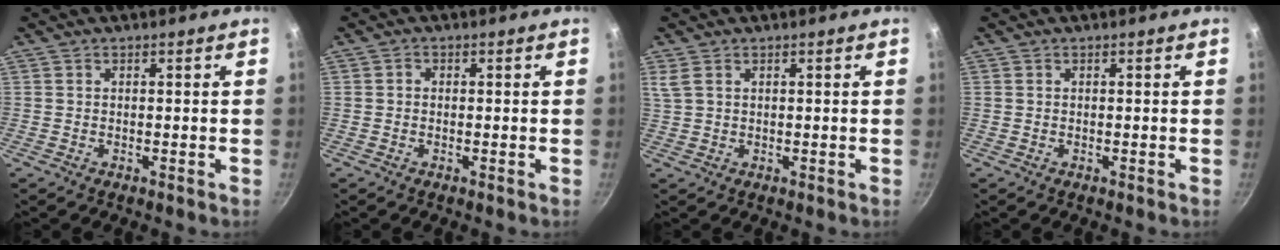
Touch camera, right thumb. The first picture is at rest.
{"total": 0.8, "force": [0.0, 0.7, 0.4], "torque": [-0.007, 0.005, -0.001]}
{"total": 2.4, "force": [1.1, 1.5, 1.5], "torque": [-0.030, 0.002, 0.028]}
{"total": 0.0}